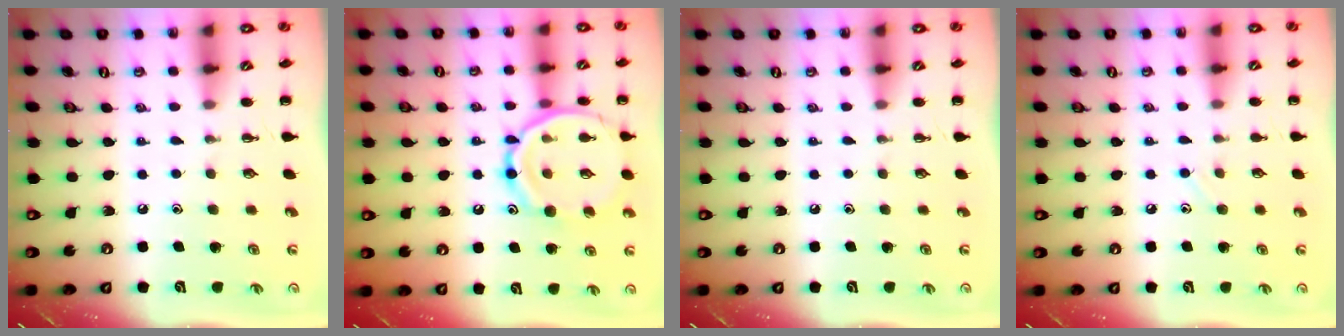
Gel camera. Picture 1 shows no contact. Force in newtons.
{"total": 17.6, "press": 17.5, "slide": 1.6}
{"total": 0.0}
{"total": 4.2, "press": 3.9, "slide": 1.5}